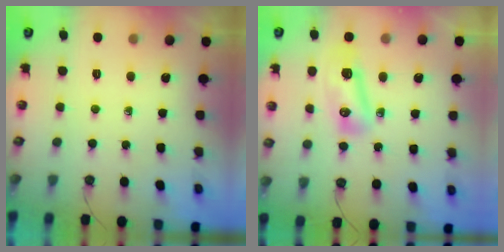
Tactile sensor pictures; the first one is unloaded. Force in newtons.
{"total": 9.7, "press": 9.6, "slide": 1.2}